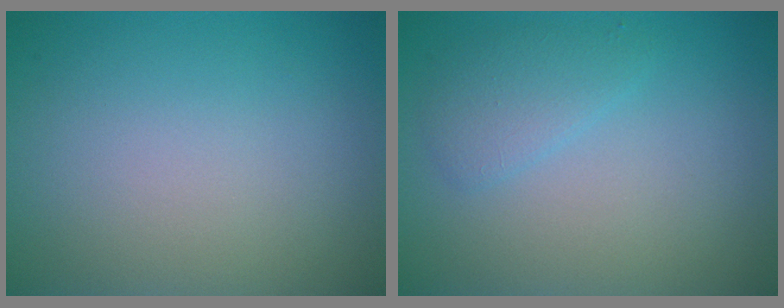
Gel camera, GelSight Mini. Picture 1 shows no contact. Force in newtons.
{"total": 2.0, "press": 2.0, "slide": 0.1}